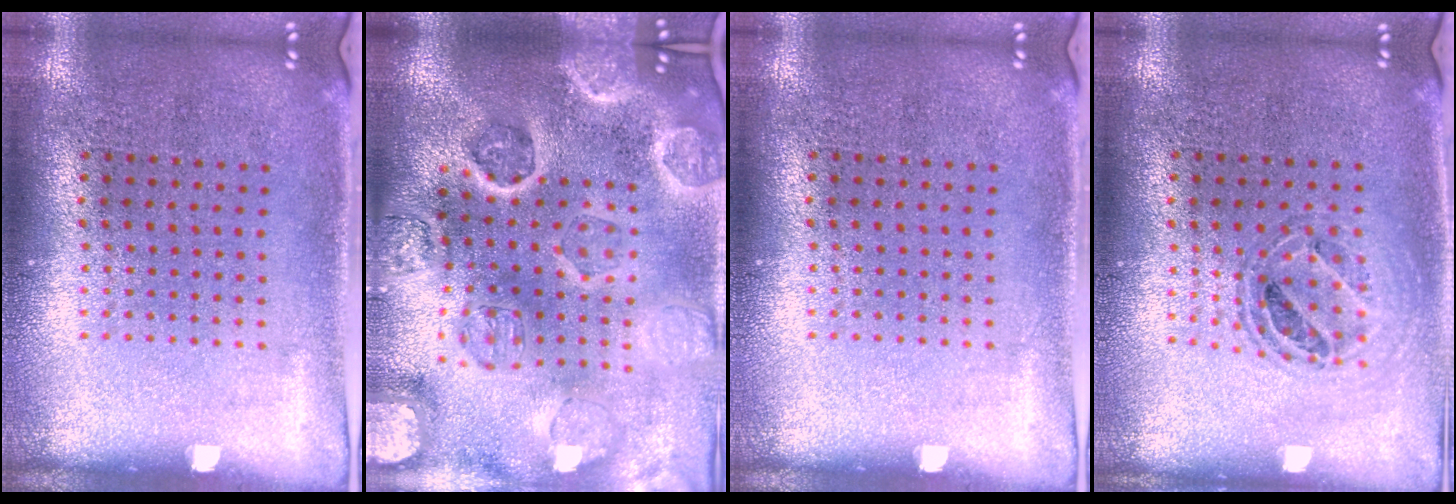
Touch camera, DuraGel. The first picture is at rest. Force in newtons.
{"total": 4.4, "press": 4.0, "slide": 1.8}
{"total": 0.0}
{"total": 0.8, "press": 0.8, "slide": 0.1}